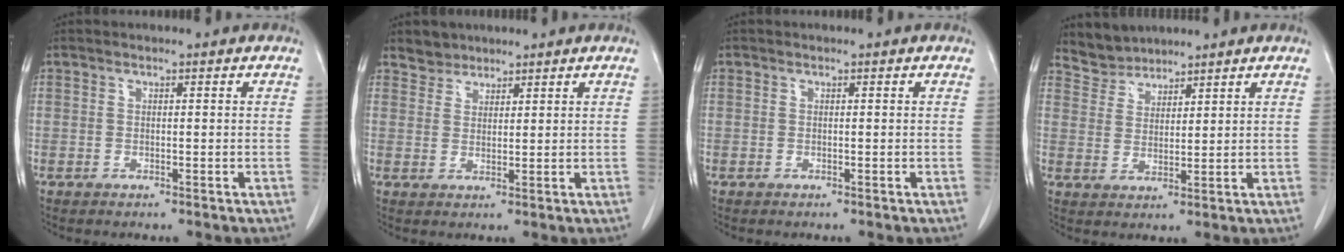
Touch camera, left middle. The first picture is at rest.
{"total": 2.6, "force": [2.2, 1.3, -0.3], "torque": [0.006, 0.006, 0.037]}
{"total": 0.0}
{"total": 4.2, "force": [3.9, 1.2, -0.7], "torque": [0.011, 0.010, 0.081]}